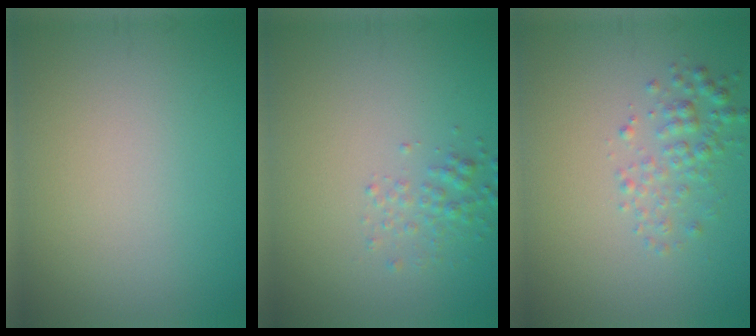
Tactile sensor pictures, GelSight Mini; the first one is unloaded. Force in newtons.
{"total": 1.6, "press": 1.6, "slide": 0.1}
{"total": 2.3, "press": 2.3, "slide": 0.1}